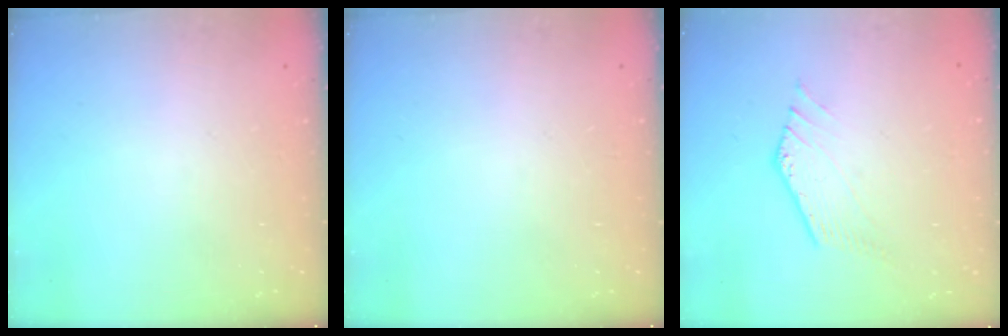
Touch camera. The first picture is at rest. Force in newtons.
{"total": 0.0}
{"total": 2.0, "press": 2.0, "slide": 0.4}